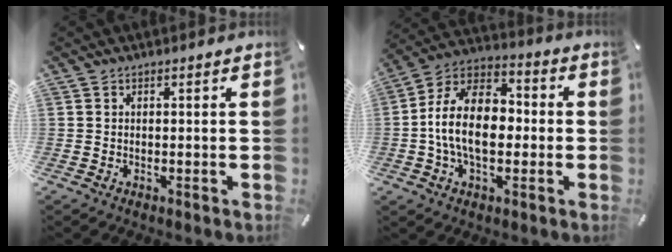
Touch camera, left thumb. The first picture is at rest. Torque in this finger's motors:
{"motor_torque": [0.31, 2.58, 1.49, 0.66, 0.28]}